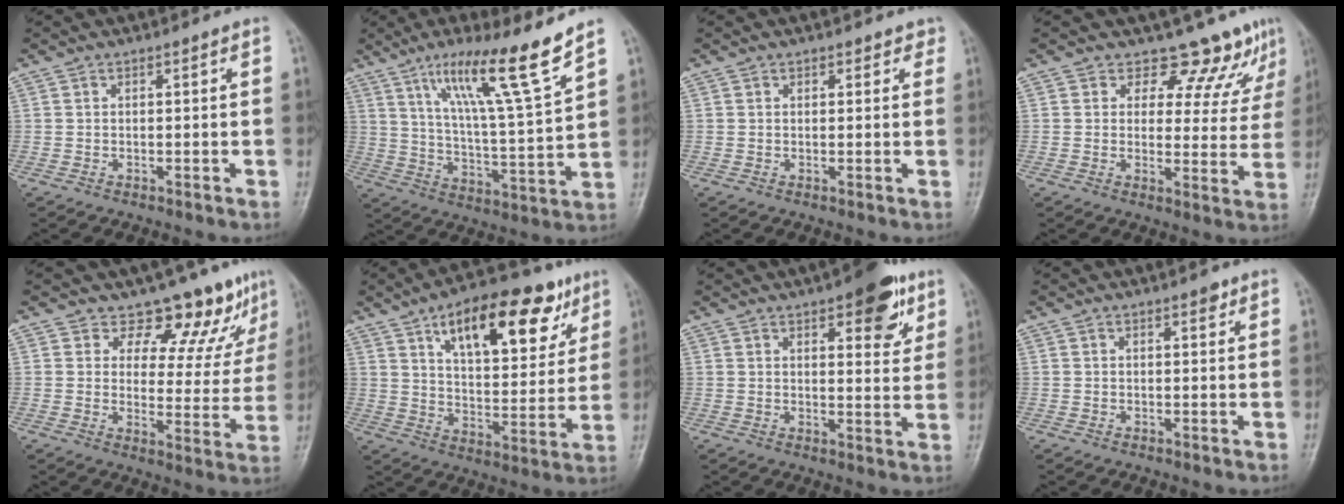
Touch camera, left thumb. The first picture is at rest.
{"total": 15.6, "force": [10.2, 0.4, 11.8], "torque": [-0.193, -0.056, 0.176]}
{"total": 1.7, "force": [1.2, 1.1, 0.4], "torque": [0.016, -0.005, 0.009]}
{"total": 9.6, "force": [8.4, 4.3, 1.6], "torque": [0.021, -0.056, 0.091]}
{"total": 11.1, "force": [9.4, 4.7, 3.6], "torque": [-0.007, -0.073, 0.114]}
{"total": 21.2, "force": [11.2, 9.4, 15.3], "torque": [-0.185, -0.032, 0.176]}
{"total": 10.4, "force": [5.7, 4.2, 7.6], "torque": [-0.068, -0.023, 0.071]}
{"total": 1.3, "force": [0.9, 0.6, 0.8], "torque": [-0.003, -0.003, 0.010]}